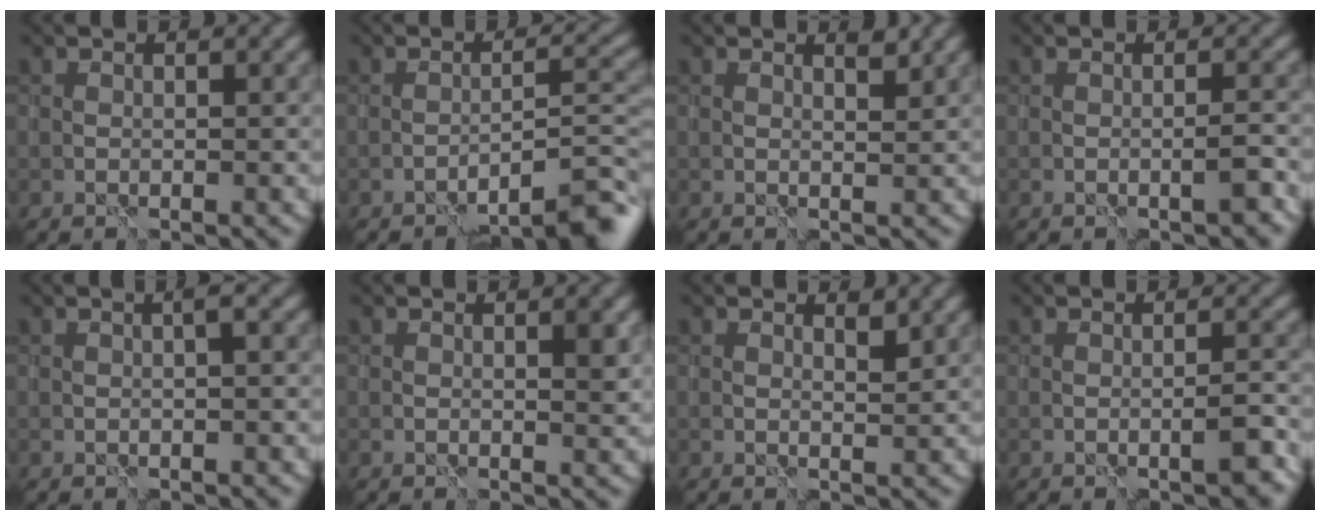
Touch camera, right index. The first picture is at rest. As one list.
[{"total": 6.7, "force": [-5.1, 1.0, 4.2], "torque": [-0.043, 0.022, -0.072]}, {"total": 1.0, "force": [0.8, 0.1, 0.5], "torque": [-0.006, -0.002, 0.014]}, {"total": 1.6, "force": [-0.6, 0.1, 1.5], "torque": [-0.023, 0.001, -0.008]}, {"total": 1.3, "force": [0.0, 0.0, 1.3], "torque": [-0.022, 0.005, 0.001]}, {"total": 1.3, "force": [0.2, 0.2, 1.2], "torque": [-0.016, -0.002, 0.003]}, {"total": 0.9, "force": [0.7, 0.3, 0.5], "torque": [-0.008, -0.003, 0.013]}, {"total": 2.5, "force": [-1.0, 0.3, 2.2], "torque": [-0.036, 0.001, -0.013]}]